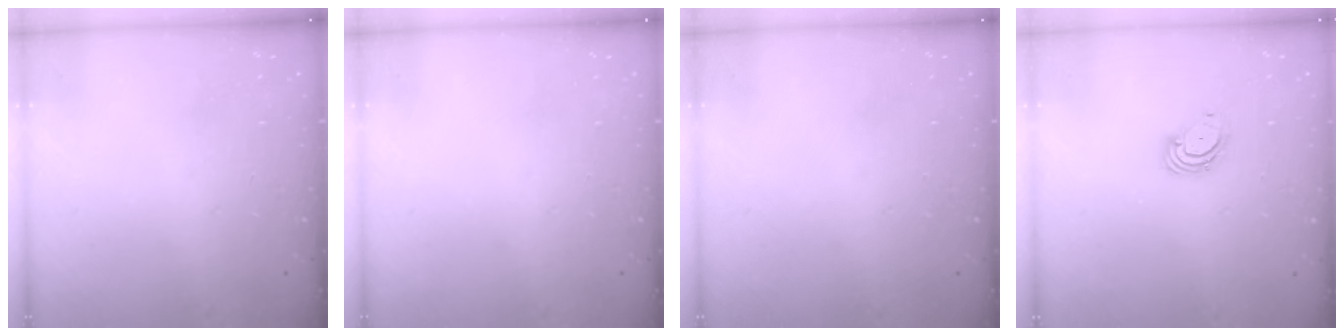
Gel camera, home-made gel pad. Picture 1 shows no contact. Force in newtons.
{"total": 0.0}
{"total": 0.0}
{"total": 3.6, "press": 3.6, "slide": 0.3}